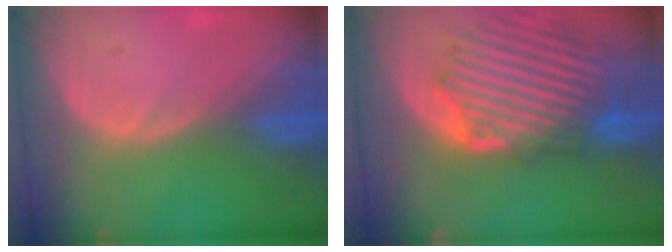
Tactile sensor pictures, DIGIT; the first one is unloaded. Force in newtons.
{"total": 11.8, "press": 11.1, "slide": 4.0}